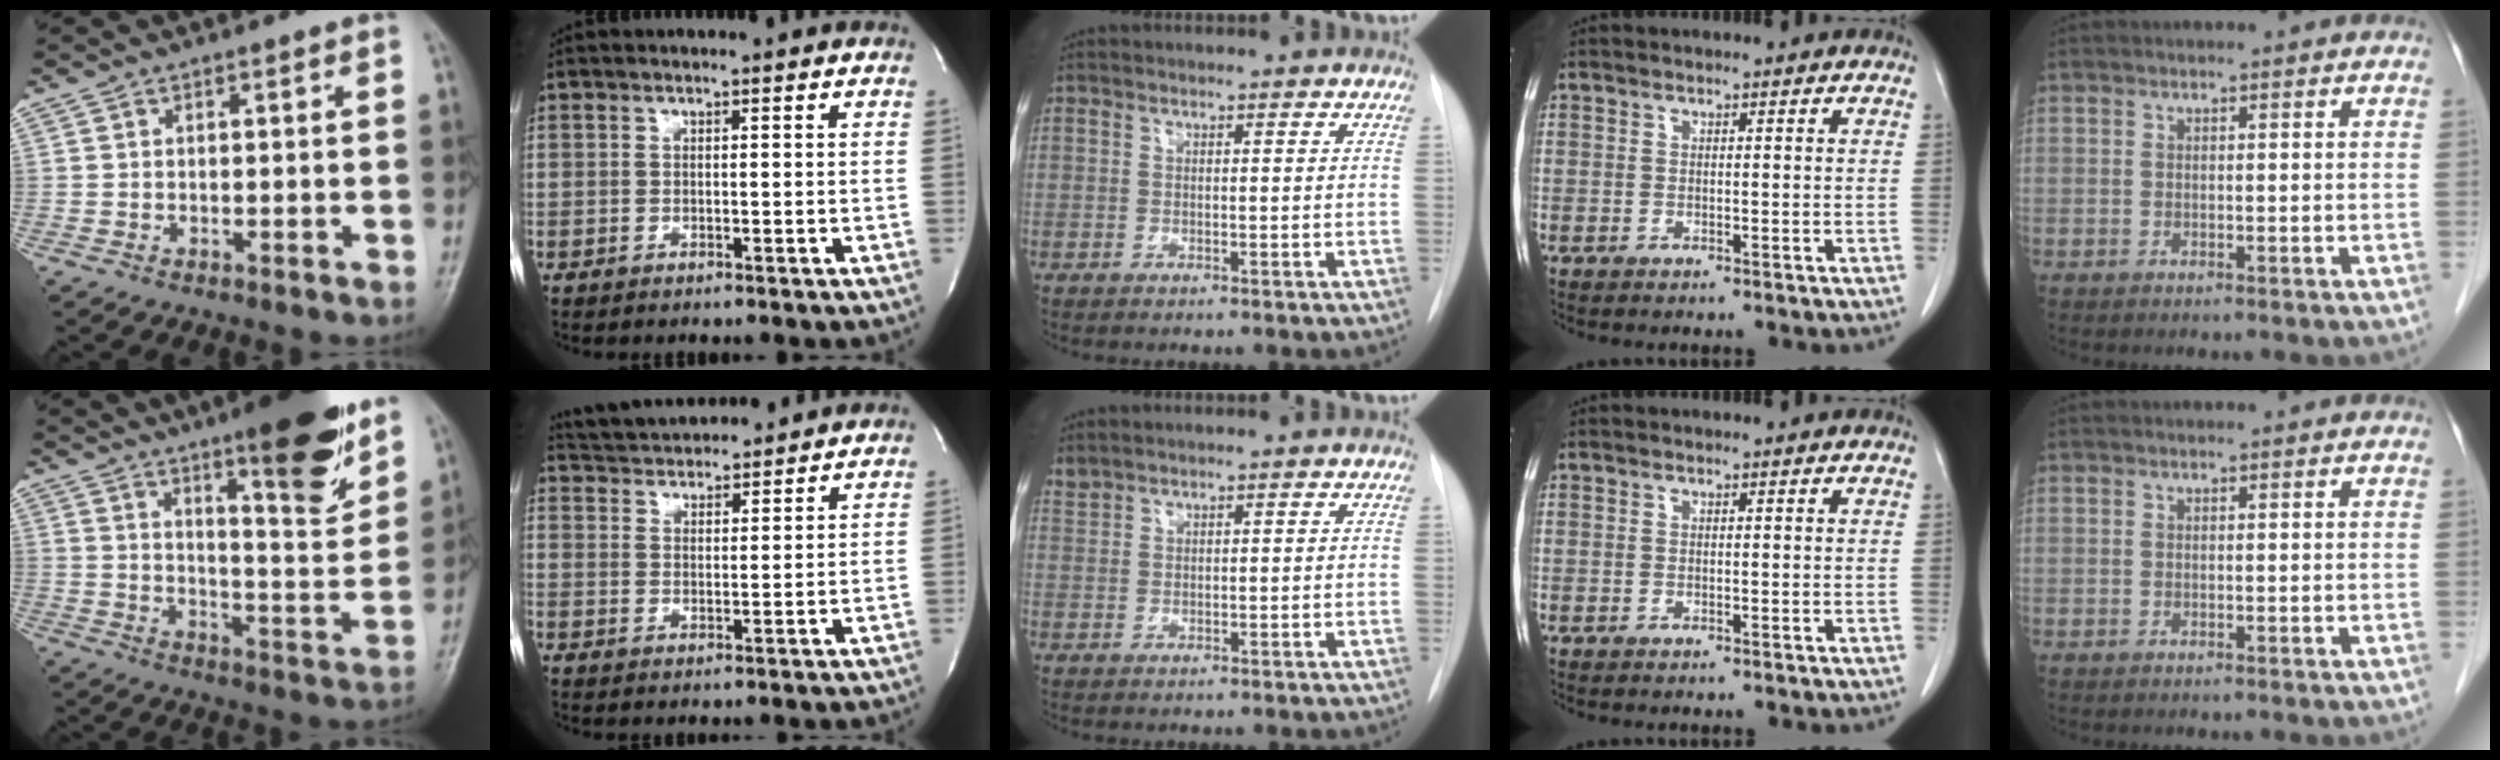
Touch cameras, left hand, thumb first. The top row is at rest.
{"thumb": {"total": 16.6, "force": [10.8, 3.5, 12.1], "torque": [-0.145, -0.070, 0.164]}, "index": {"total": 11.8, "force": [11.3, 1.7, 2.9], "torque": [-0.056, 0.023, 0.177]}, "middle": {"total": 1.2, "force": [1.2, 0.1, 0.0], "torque": [-0.009, 0.011, 0.031]}}